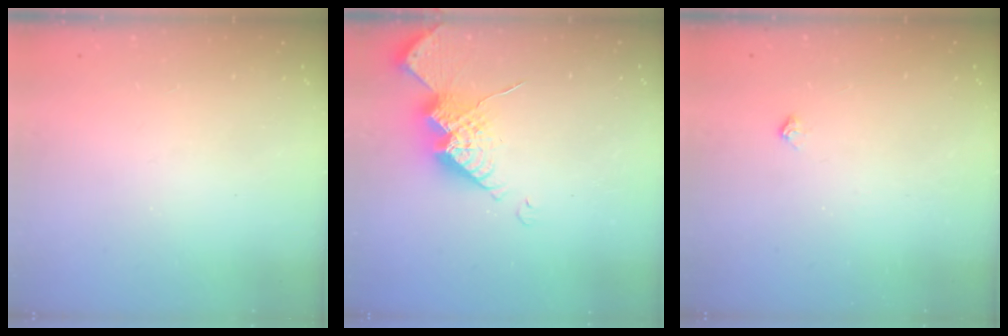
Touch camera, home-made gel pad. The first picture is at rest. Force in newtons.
{"total": 14.7, "press": 14.6, "slide": 1.1}
{"total": 5.7, "press": 5.6, "slide": 0.8}